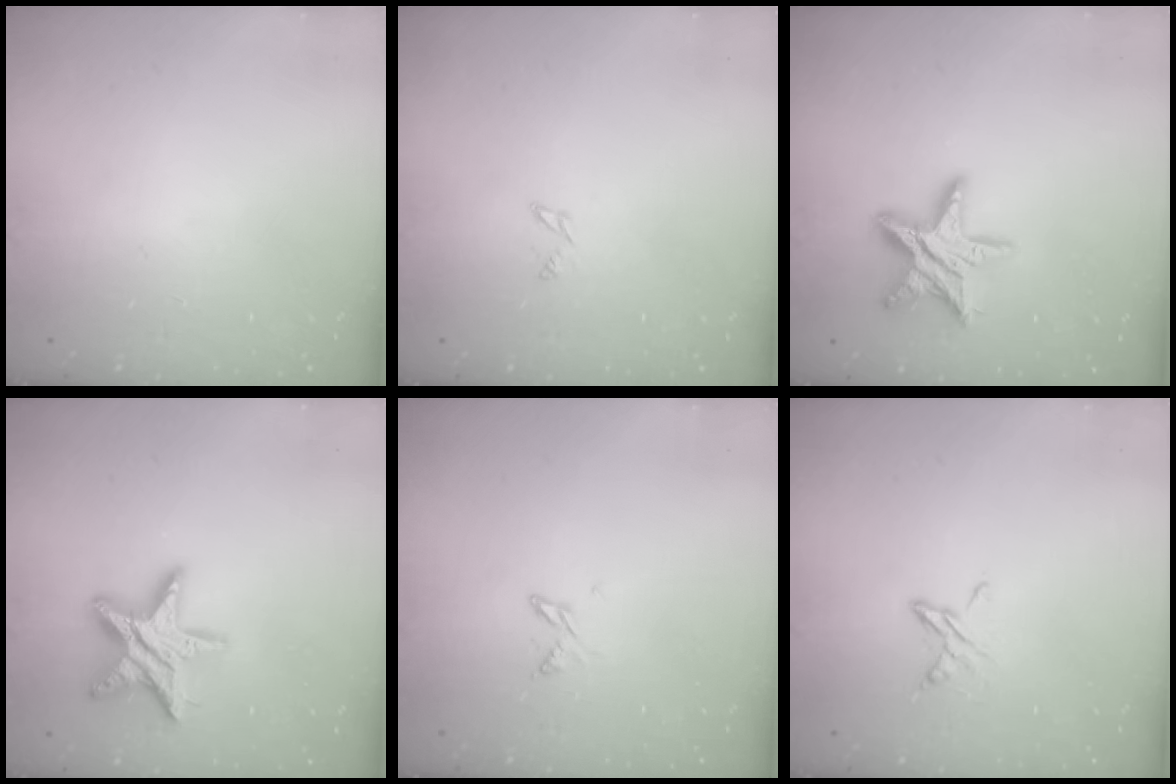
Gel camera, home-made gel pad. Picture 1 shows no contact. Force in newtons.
{"total": 1.8, "press": 1.7, "slide": 0.3}
{"total": 14.8, "press": 14.7, "slide": 1.3}
{"total": 15.1, "press": 15.1, "slide": 0.9}
{"total": 2.9, "press": 2.8, "slide": 0.5}
{"total": 6.4, "press": 6.3, "slide": 0.7}